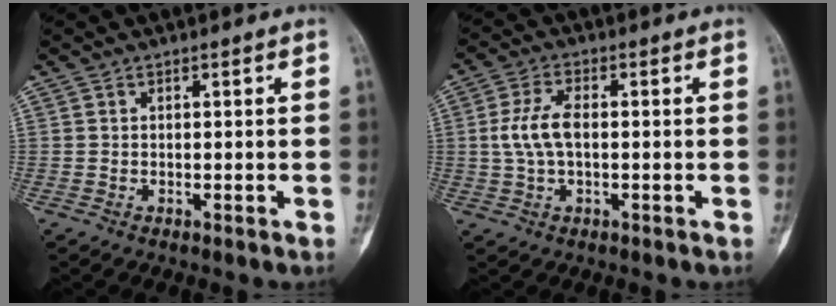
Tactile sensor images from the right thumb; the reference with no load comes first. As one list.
[{"total": 6.5, "force": [0.1, 3.2, 5.6], "torque": [-0.126, 0.014, -0.002]}]